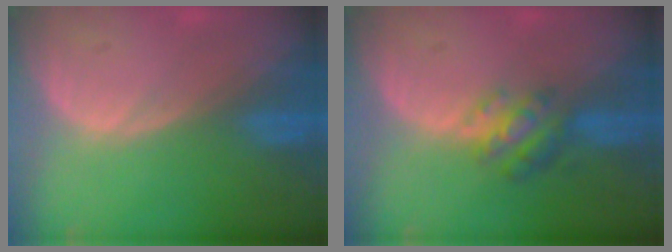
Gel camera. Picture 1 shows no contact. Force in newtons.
{"total": 4.8, "press": 4.5, "slide": 1.6}